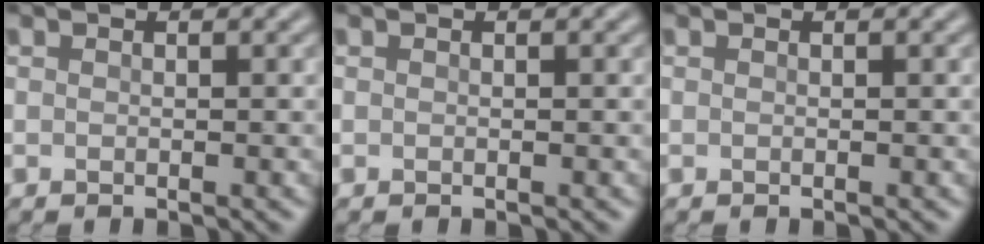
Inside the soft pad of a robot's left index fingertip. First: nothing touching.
{"total": 0.0}
{"total": 0.0}